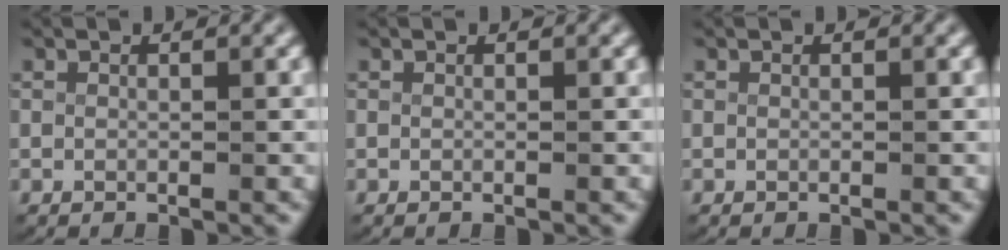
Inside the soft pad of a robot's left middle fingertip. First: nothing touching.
{"total": 0.0}
{"total": 0.0}